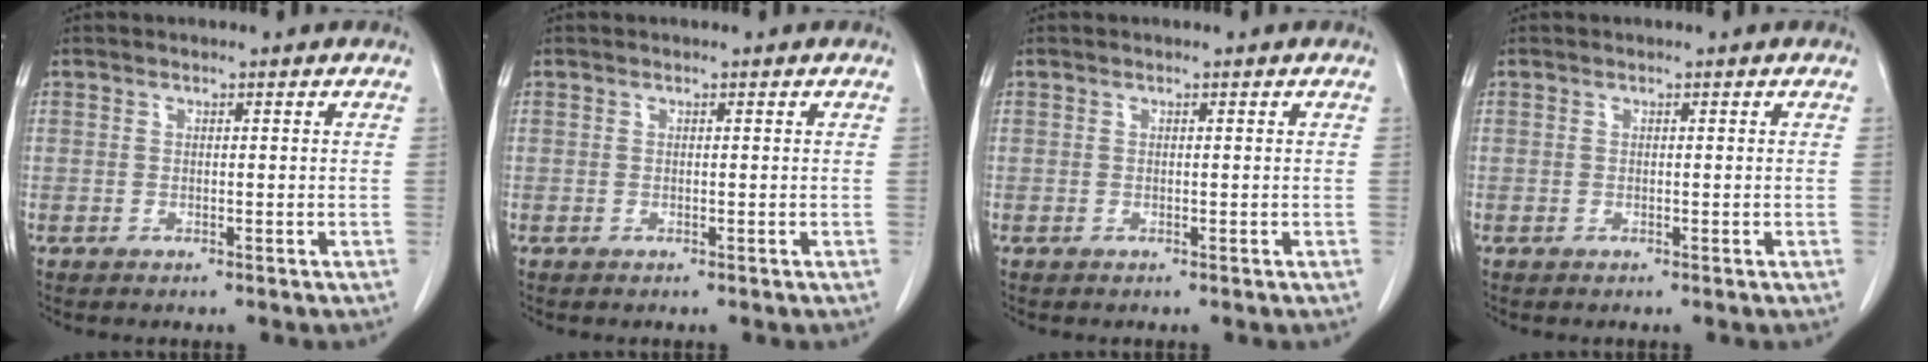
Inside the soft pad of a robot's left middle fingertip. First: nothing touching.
{"total": 0.0}
{"total": 0.0}
{"total": 0.0}